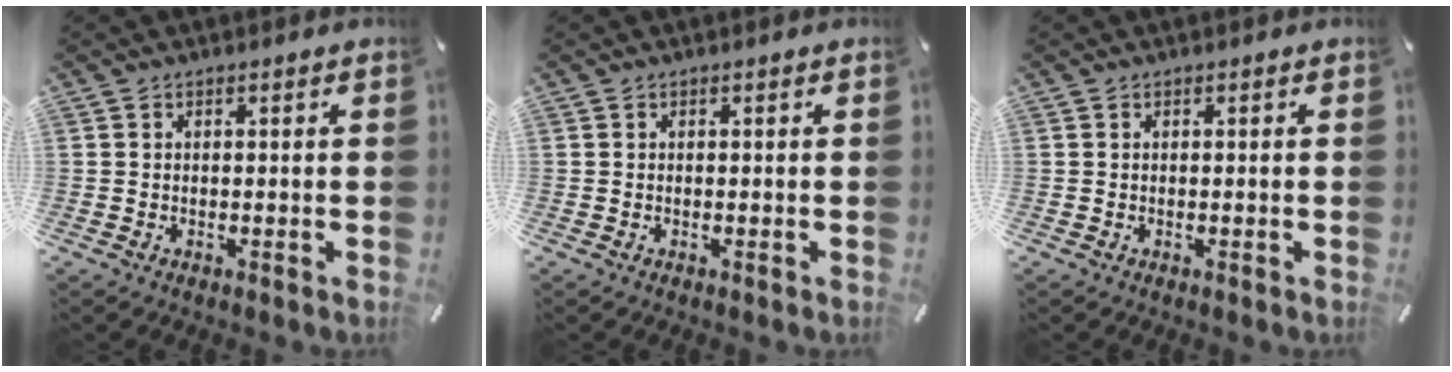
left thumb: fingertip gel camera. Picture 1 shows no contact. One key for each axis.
{"total": 0.0}
{"total": 0.0}